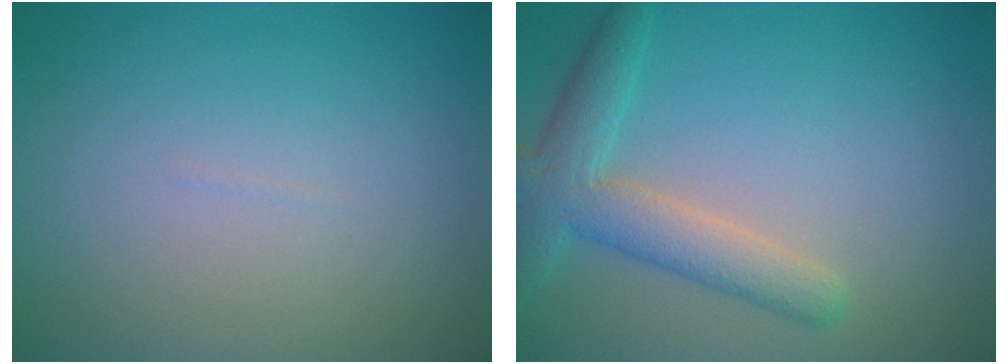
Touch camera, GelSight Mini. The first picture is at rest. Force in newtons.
{"total": 4.5, "press": 4.5, "slide": 0.3}